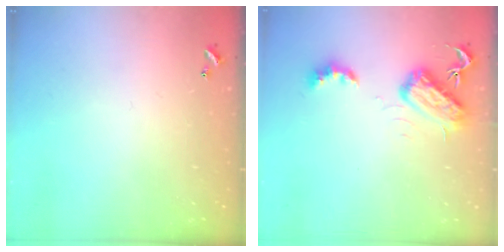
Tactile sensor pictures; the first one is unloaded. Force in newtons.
{"total": 5.9, "press": 5.9, "slide": 0.7}